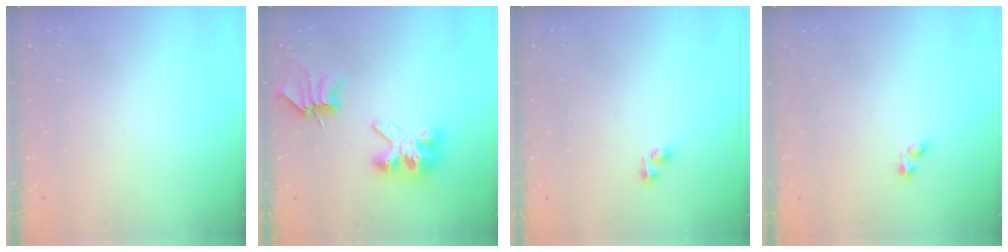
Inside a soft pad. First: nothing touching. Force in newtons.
{"total": 7.0, "press": 6.9, "slide": 0.6}
{"total": 3.8, "press": 3.7, "slide": 0.5}
{"total": 1.6, "press": 1.5, "slide": 0.4}